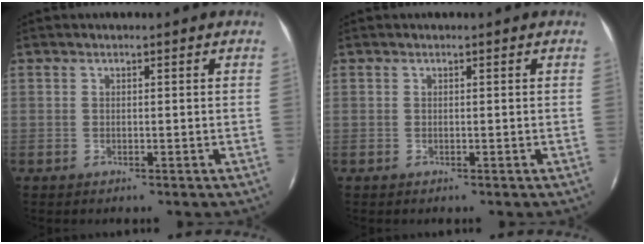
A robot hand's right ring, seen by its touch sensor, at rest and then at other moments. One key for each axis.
{"total": 0.0}